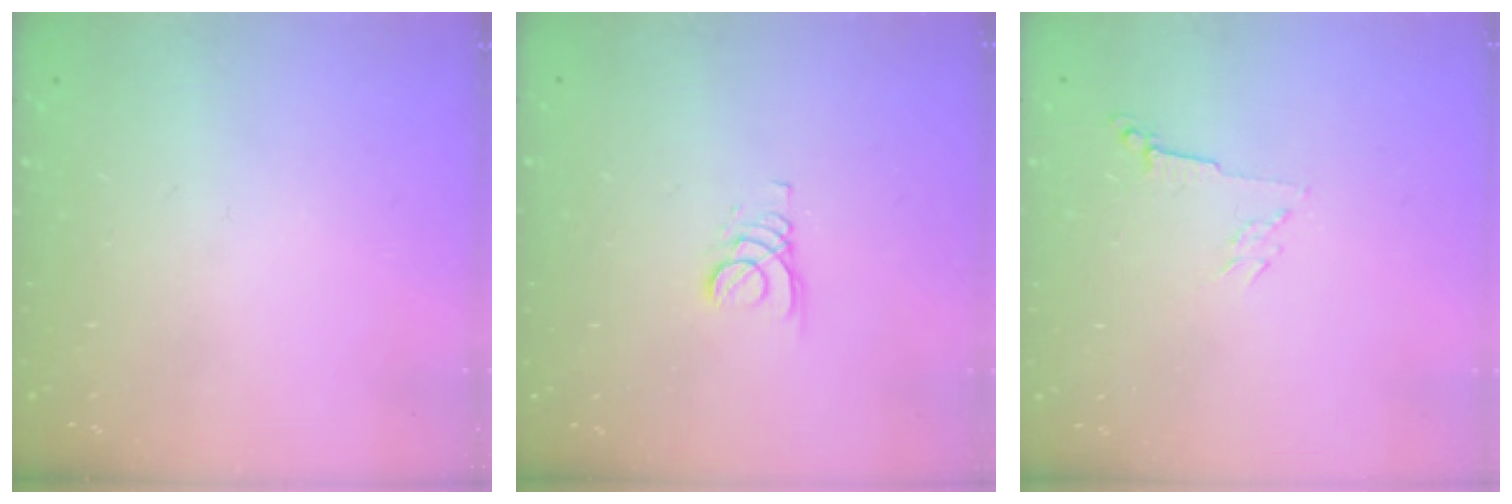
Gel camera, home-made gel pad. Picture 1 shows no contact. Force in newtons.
{"total": 2.1, "press": 2.1, "slide": 0.1}
{"total": 2.8, "press": 2.7, "slide": 0.6}